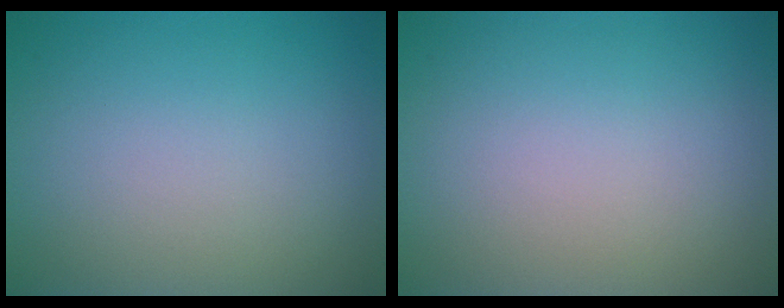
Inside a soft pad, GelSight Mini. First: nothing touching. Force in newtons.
{"total": 0.0}